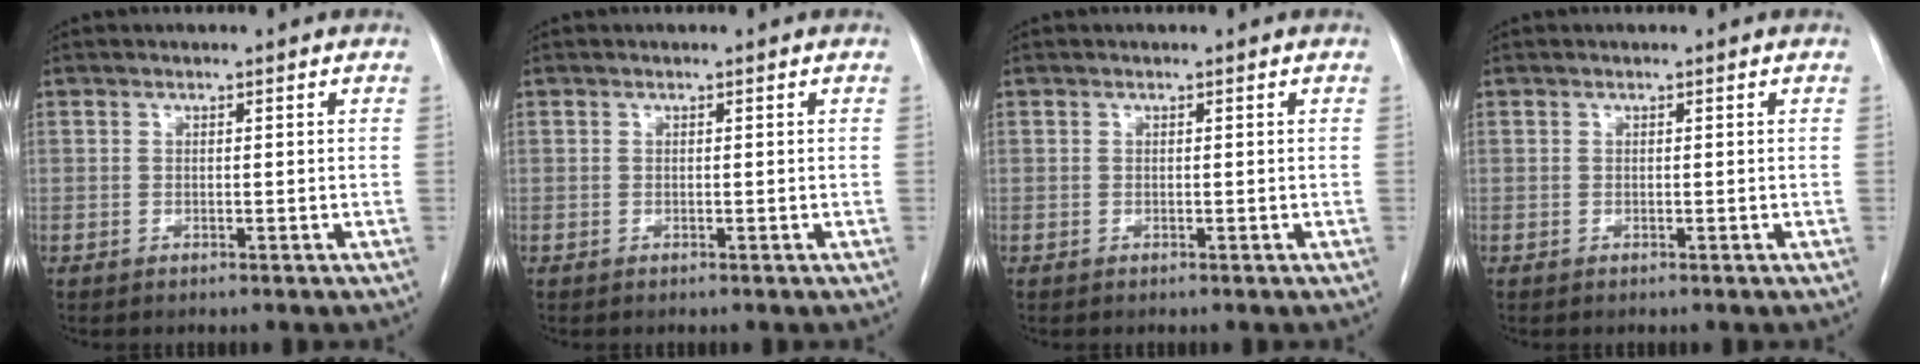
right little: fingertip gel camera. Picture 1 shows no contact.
{"total": 0.0}
{"total": 0.0}
{"total": 0.0}